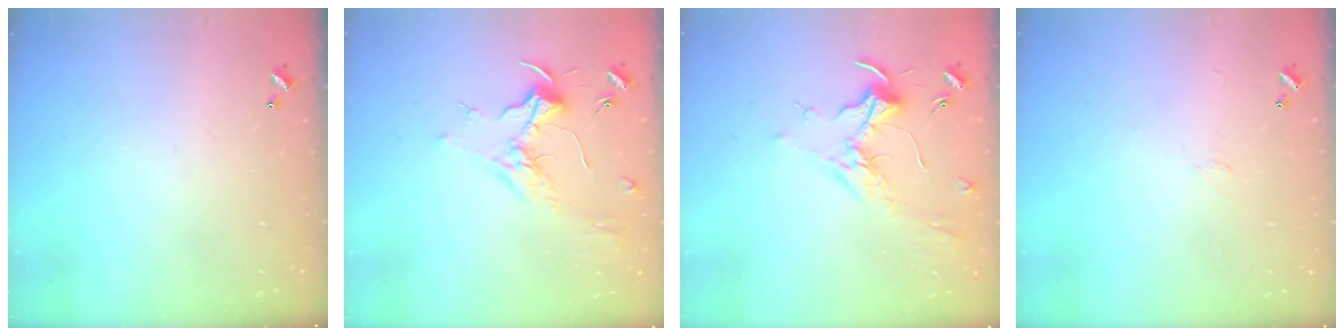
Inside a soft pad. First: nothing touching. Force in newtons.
{"total": 1.7, "press": 1.5, "slide": 0.8}
{"total": 1.9, "press": 1.7, "slide": 0.8}
{"total": 0.6, "press": 0.4, "slide": 0.5}